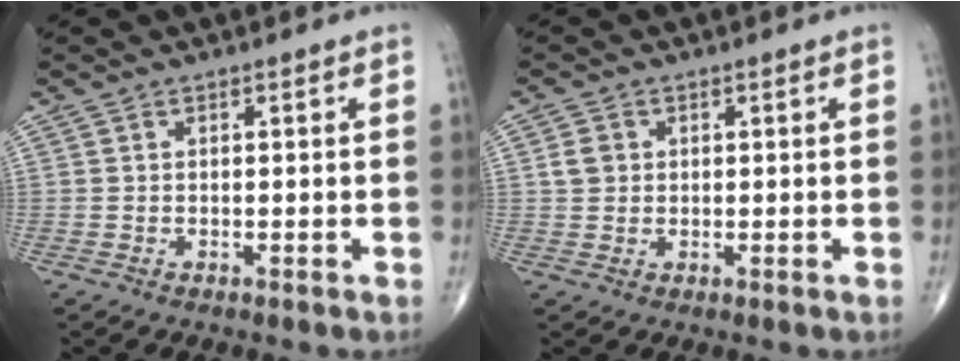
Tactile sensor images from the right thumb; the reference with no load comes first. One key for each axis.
{"total": 2.8, "fx": 0.6, "fy": 2.4, "fz": 1.3, "tx": -0.014, "ty": 0.003, "tz": 0.012}